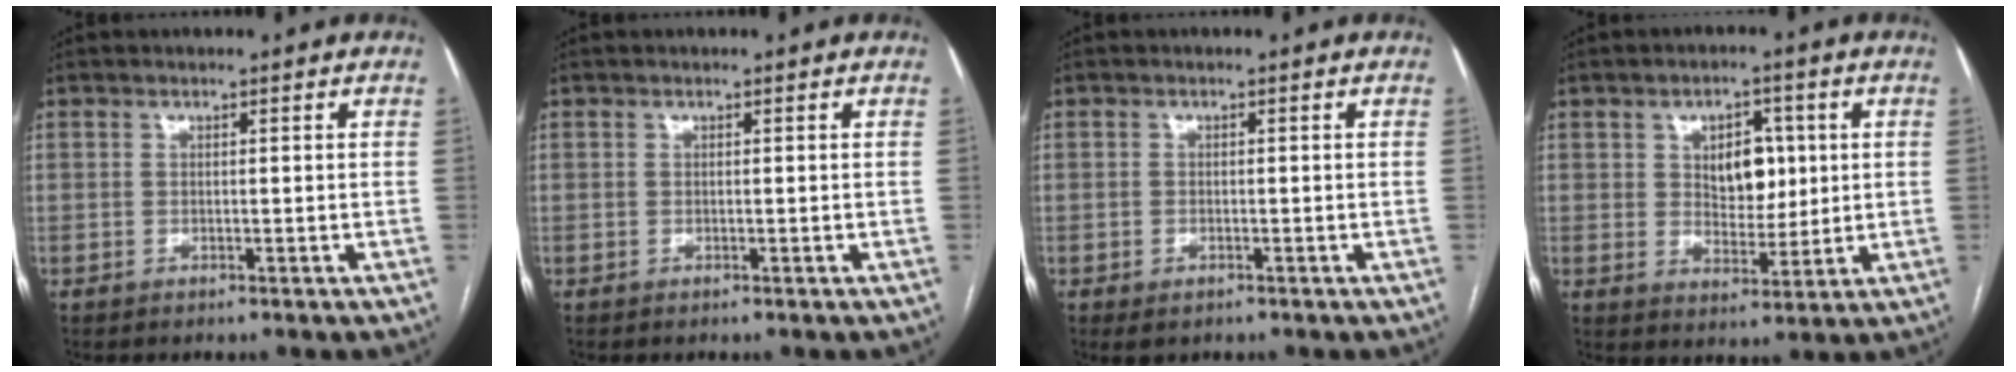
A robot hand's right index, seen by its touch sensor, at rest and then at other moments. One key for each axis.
{"total": 0.0}
{"total": 1.7, "fx": -0.9, "fy": 1.0, "fz": 1.0, "tx": -0.018, "ty": -0.002, "tz": -0.005}
{"total": 7.1, "fx": 1.7, "fy": 4.4, "fz": 5.3, "tx": -0.075, "ty": 0.009, "tz": 0.035}